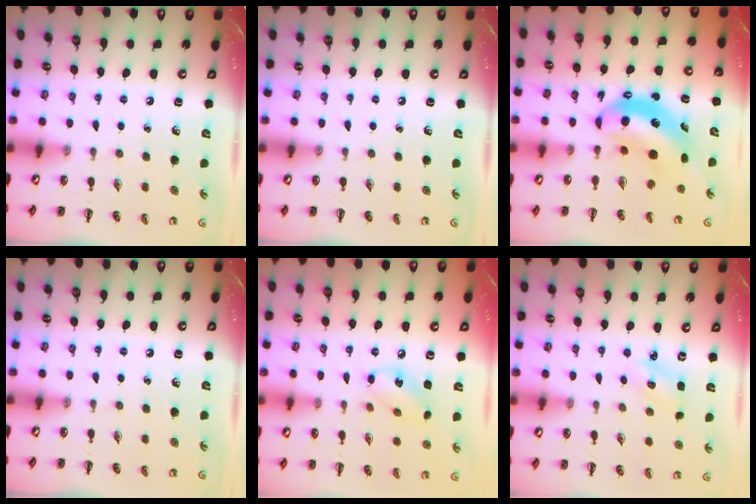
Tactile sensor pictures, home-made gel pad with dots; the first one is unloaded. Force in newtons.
{"total": 0.0}
{"total": 7.3, "press": 7.1, "slide": 1.7}
{"total": 0.0}
{"total": 7.4, "press": 7.4, "slide": 0.6}
{"total": 2.9, "press": 2.8, "slide": 0.9}